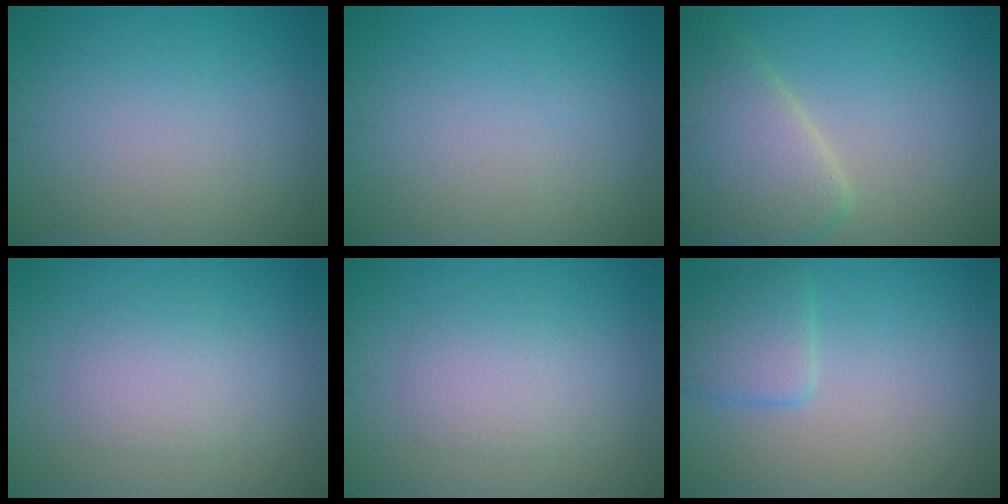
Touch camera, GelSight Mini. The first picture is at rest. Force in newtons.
{"total": 0.0}
{"total": 6.4, "press": 6.4, "slide": 0.5}
{"total": 2.8, "press": 2.8, "slide": 0.2}
{"total": 2.8, "press": 2.8, "slide": 0.2}
{"total": 2.7, "press": 2.7, "slide": 0.2}